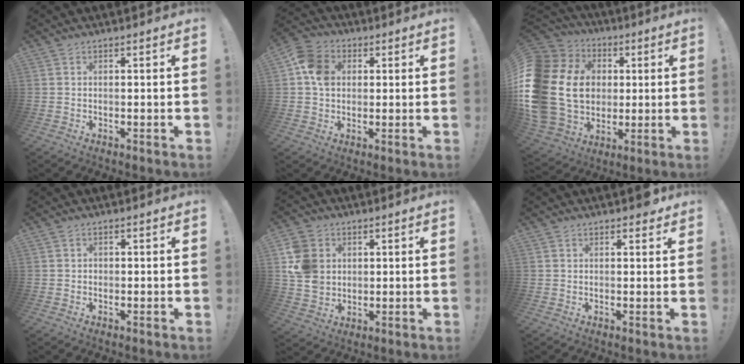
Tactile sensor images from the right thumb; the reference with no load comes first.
{"total": 9.1, "force": [1.3, 7.4, 5.2], "torque": [-0.083, 0.014, 0.030]}
{"total": 24.5, "force": [1.6, 19.4, 15.0], "torque": [-0.311, -0.002, 0.069]}
{"total": 1.0, "force": [-0.2, 0.9, 0.3], "torque": [-0.012, 0.005, -0.003]}
{"total": 11.7, "force": [2.5, 10.1, 5.3], "torque": [-0.101, -0.008, 0.050]}
{"total": 1.9, "force": [1.3, 0.9, 1.0], "torque": [0.009, -0.010, 0.018]}